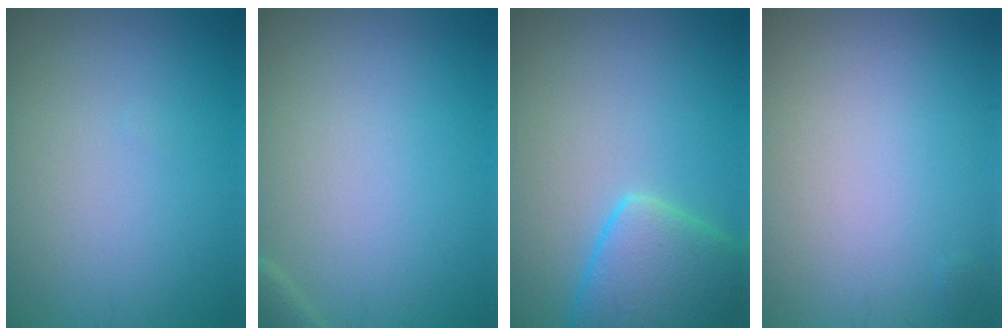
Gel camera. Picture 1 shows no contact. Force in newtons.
{"total": 1.1, "press": 1.1, "slide": 0.1}
{"total": 5.9, "press": 5.9, "slide": 0.5}
{"total": 0.0}